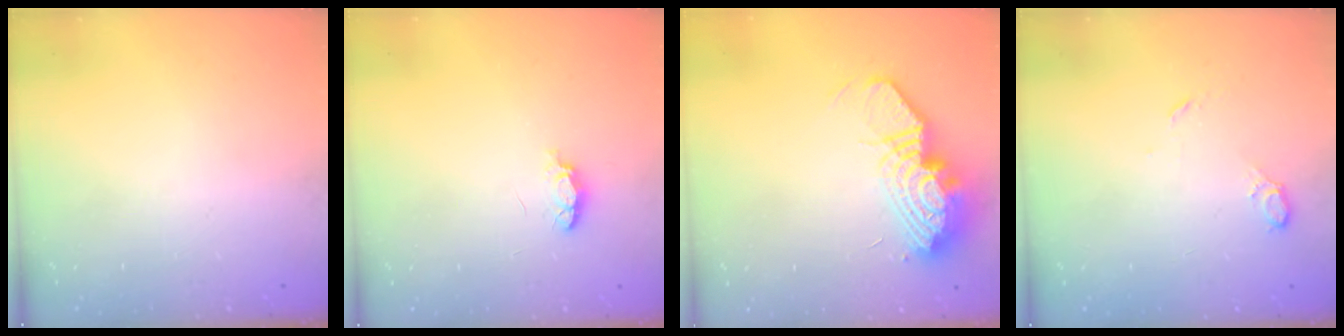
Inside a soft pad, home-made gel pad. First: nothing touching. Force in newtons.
{"total": 3.9, "press": 3.9, "slide": 0.6}
{"total": 16.9, "press": 16.7, "slide": 2.9}
{"total": 4.9, "press": 4.9, "slide": 0.5}